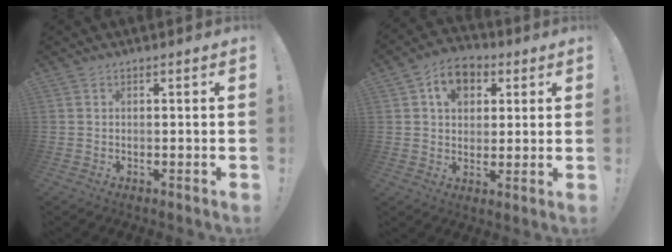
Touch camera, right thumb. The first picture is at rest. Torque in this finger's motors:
{"motor_torque": [0.89, 1.78, 0.17, 0.07, 0.00]}